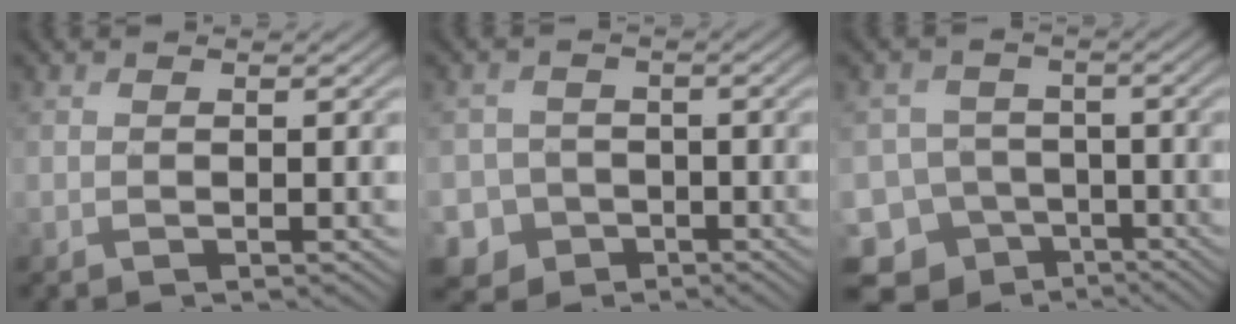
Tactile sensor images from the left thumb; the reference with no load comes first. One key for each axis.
{"total": 5.4, "fx": -2.4, "fy": 4.8, "fz": 0.8, "tx": -0.022, "ty": -0.010, "tz": -0.064}
{"total": 12.0, "fx": -8.2, "fy": 8.5, "fz": 2.2, "tx": -0.062, "ty": -0.021, "tz": -0.129}